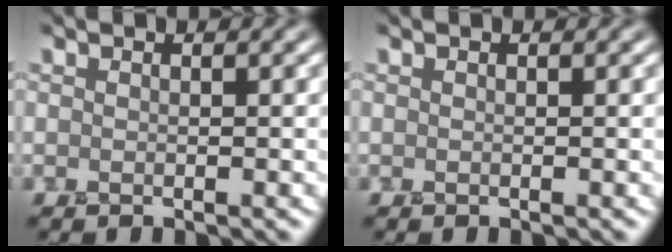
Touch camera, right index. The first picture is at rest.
{"total": 0.0}